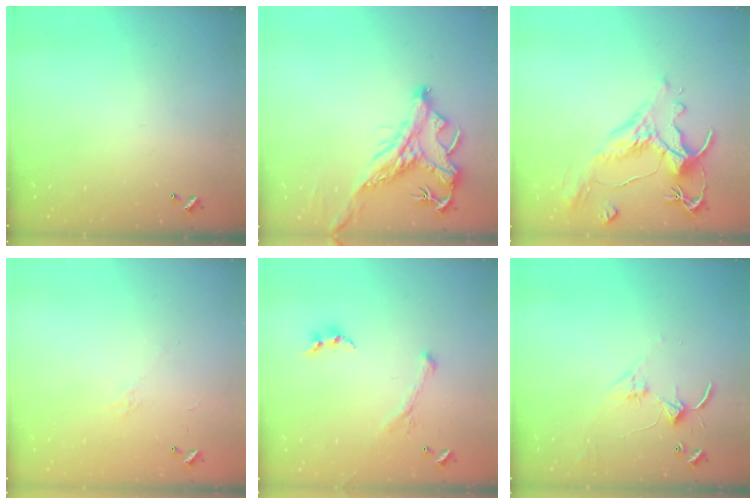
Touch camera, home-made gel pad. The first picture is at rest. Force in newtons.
{"total": 2.9, "press": 2.5, "slide": 1.4}
{"total": 1.5, "press": 0.2, "slide": 1.5}
{"total": 4.6, "press": 4.5, "slide": 1.0}
{"total": 2.8, "press": 2.6, "slide": 0.9}
{"total": 2.8, "press": 2.8, "slide": 0.4}